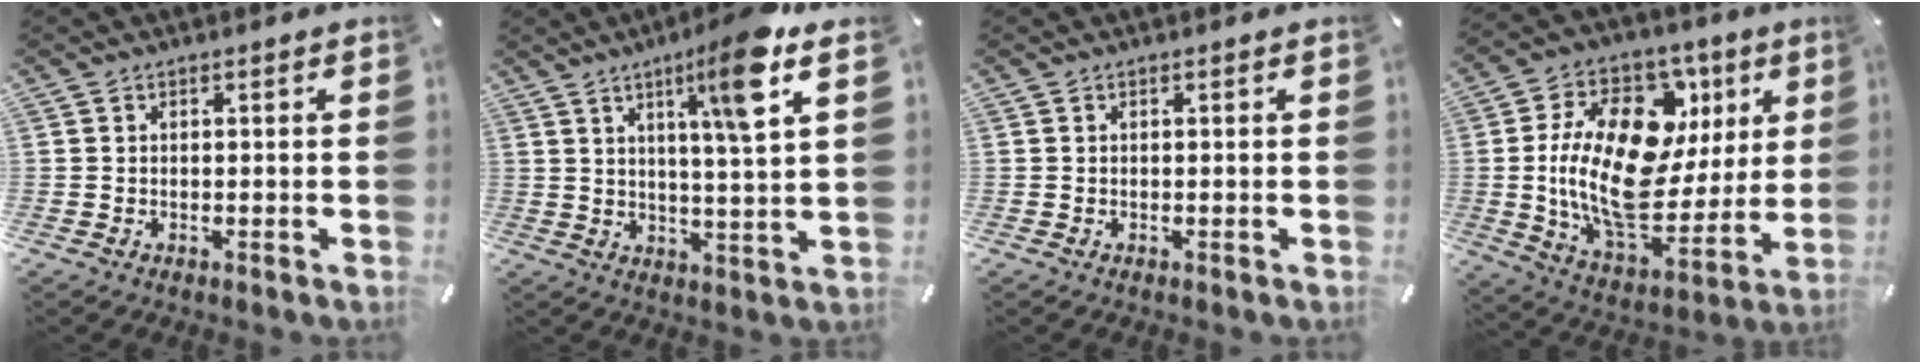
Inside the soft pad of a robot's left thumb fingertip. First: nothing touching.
{"total": 12.8, "force": [6.5, 1.1, 10.9], "torque": [-0.172, -0.021, 0.094]}
{"total": 0.0}
{"total": 25.1, "force": [4.2, 15.7, 19.1], "torque": [-0.361, -0.023, 0.076]}